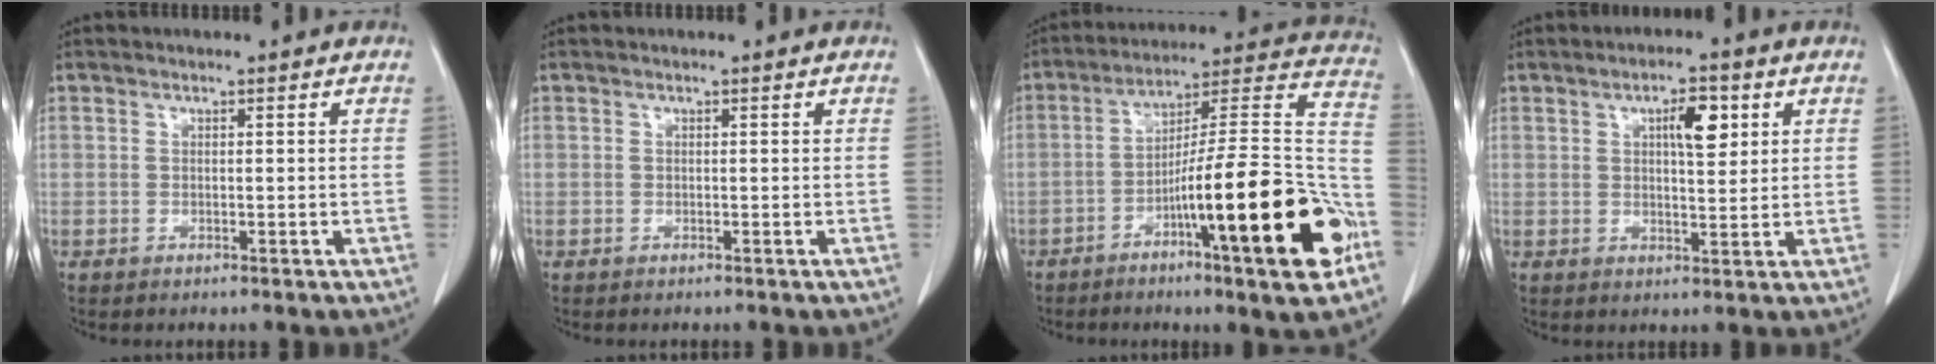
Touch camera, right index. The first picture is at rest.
{"total": 0.0}
{"total": 23.4, "force": [-9.1, 1.6, 21.5], "torque": [-0.270, 0.006, -0.140]}
{"total": 5.2, "force": [2.0, 1.5, 4.5], "torque": [-0.075, 0.004, 0.033]}